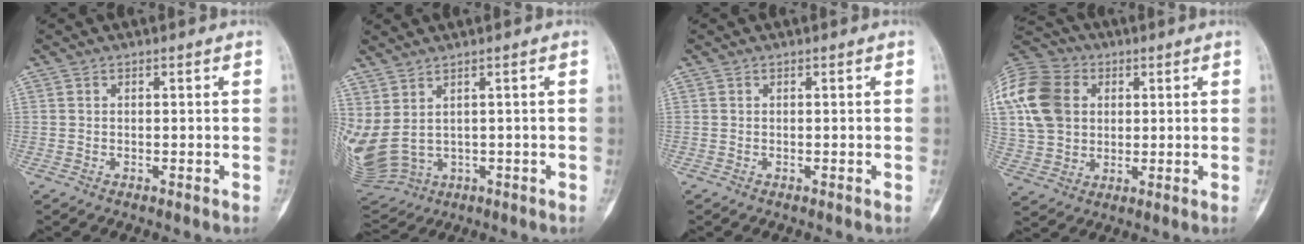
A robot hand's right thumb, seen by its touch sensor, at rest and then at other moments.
{"total": 13.6, "force": [0.6, 9.2, 10.0], "torque": [-0.260, -0.006, 0.046]}
{"total": 0.0}
{"total": 24.0, "force": [5.7, 18.6, 14.0], "torque": [-0.329, 0.046, 0.115]}